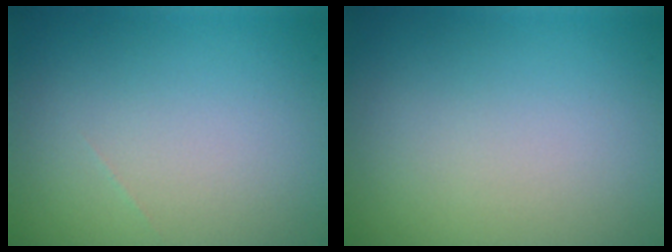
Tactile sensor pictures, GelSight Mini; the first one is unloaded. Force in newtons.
{"total": 0.0}